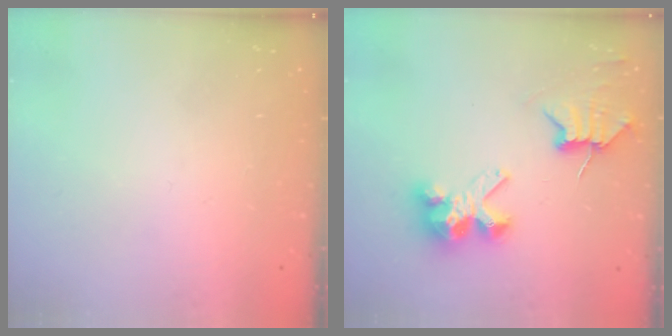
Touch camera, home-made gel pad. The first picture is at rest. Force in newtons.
{"total": 7.7, "press": 7.7, "slide": 0.7}